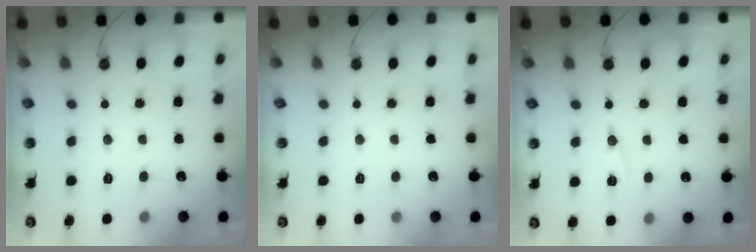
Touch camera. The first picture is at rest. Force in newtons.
{"total": 0.0}
{"total": 7.8, "press": 7.7, "slide": 1.3}